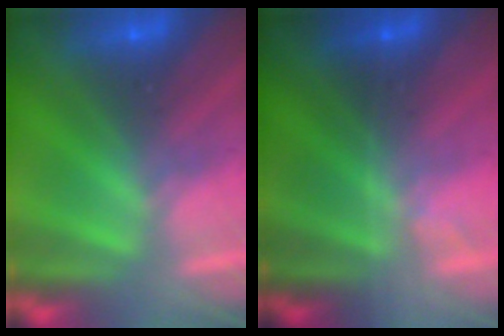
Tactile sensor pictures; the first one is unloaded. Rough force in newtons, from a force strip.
{"total": 1.6}